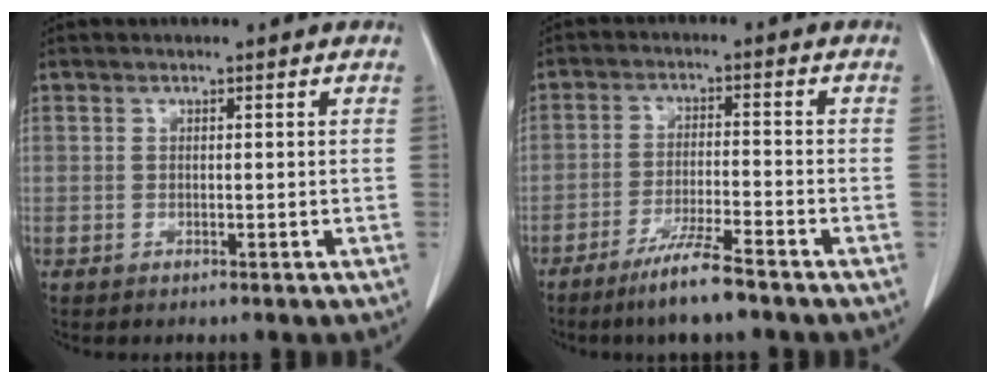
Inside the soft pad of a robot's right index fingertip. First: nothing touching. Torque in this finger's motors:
{"motor_torque": [0.53, -0.50, 0.37, 0.10]}